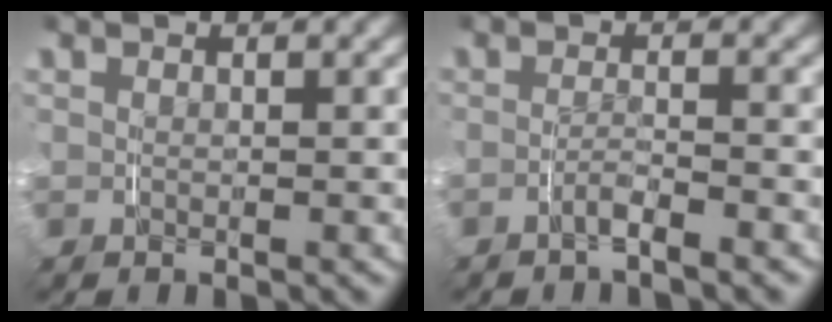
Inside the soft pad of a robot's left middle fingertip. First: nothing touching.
{"total": 1.7, "force": [-1.6, -0.2, 0.8], "torque": [-0.018, -0.002, -0.030]}